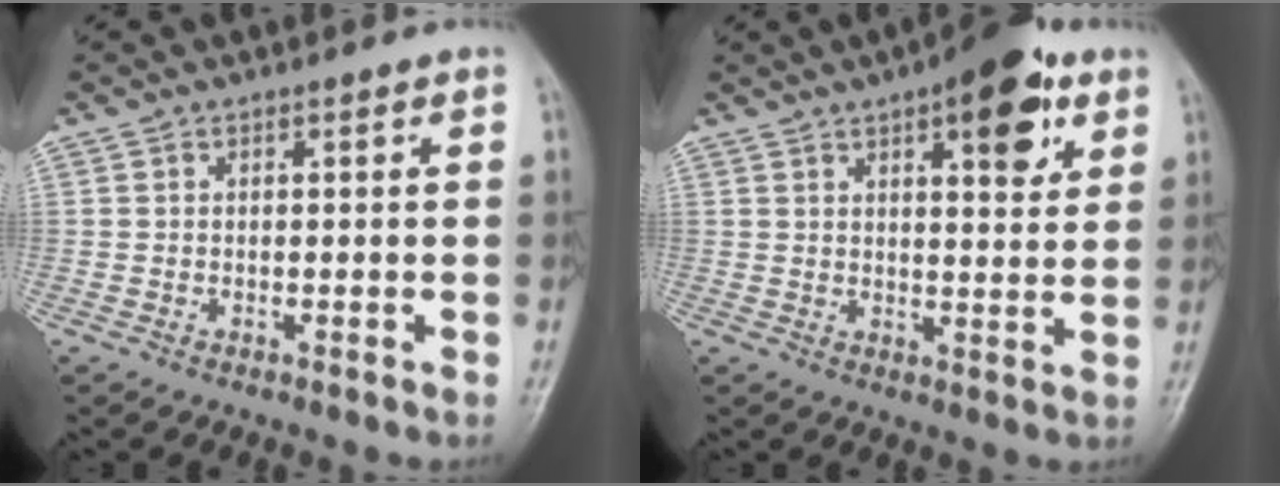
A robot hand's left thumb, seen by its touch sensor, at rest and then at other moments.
{"total": 12.1, "force": [5.9, 4.7, 9.4], "torque": [-0.095, -0.018, 0.075]}